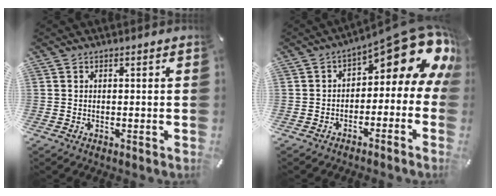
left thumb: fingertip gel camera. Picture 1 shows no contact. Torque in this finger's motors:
{"motor_torque": [2.01, 2.58, 0.23, -0.01, 0.11]}